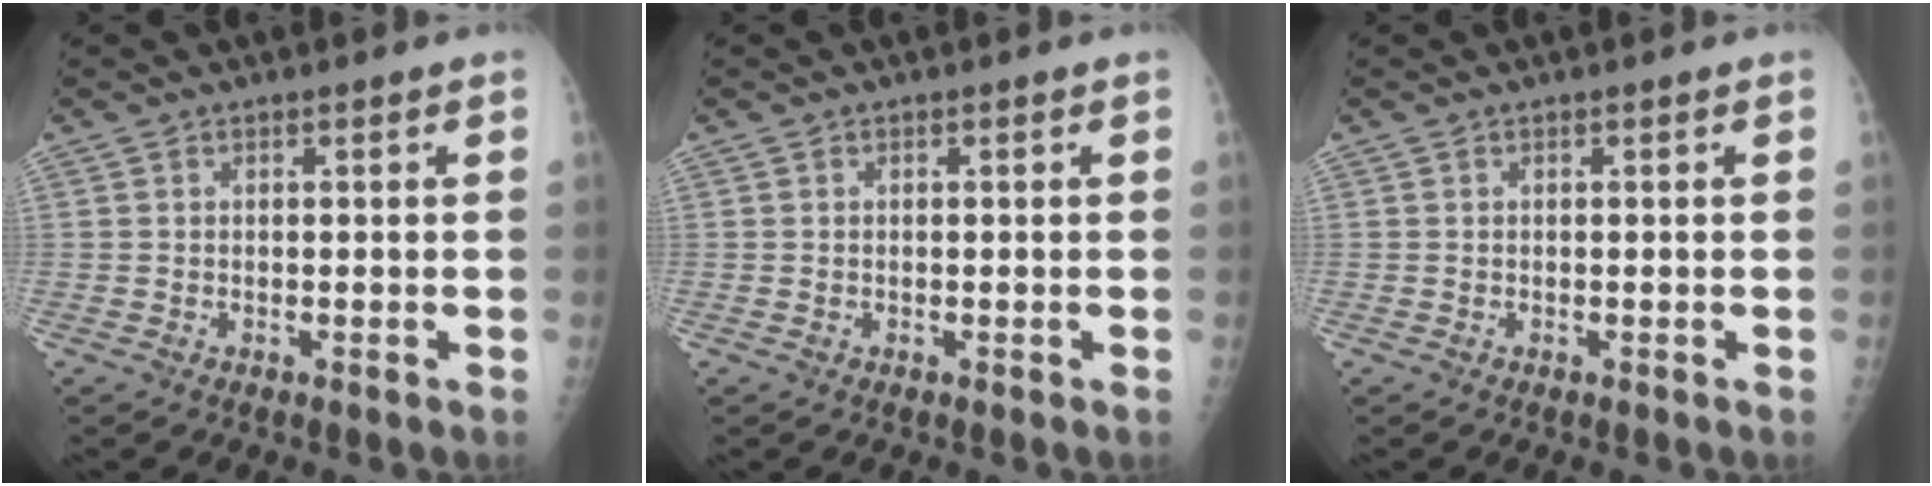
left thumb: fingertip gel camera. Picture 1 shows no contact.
{"total": 0.0}
{"total": 0.0}